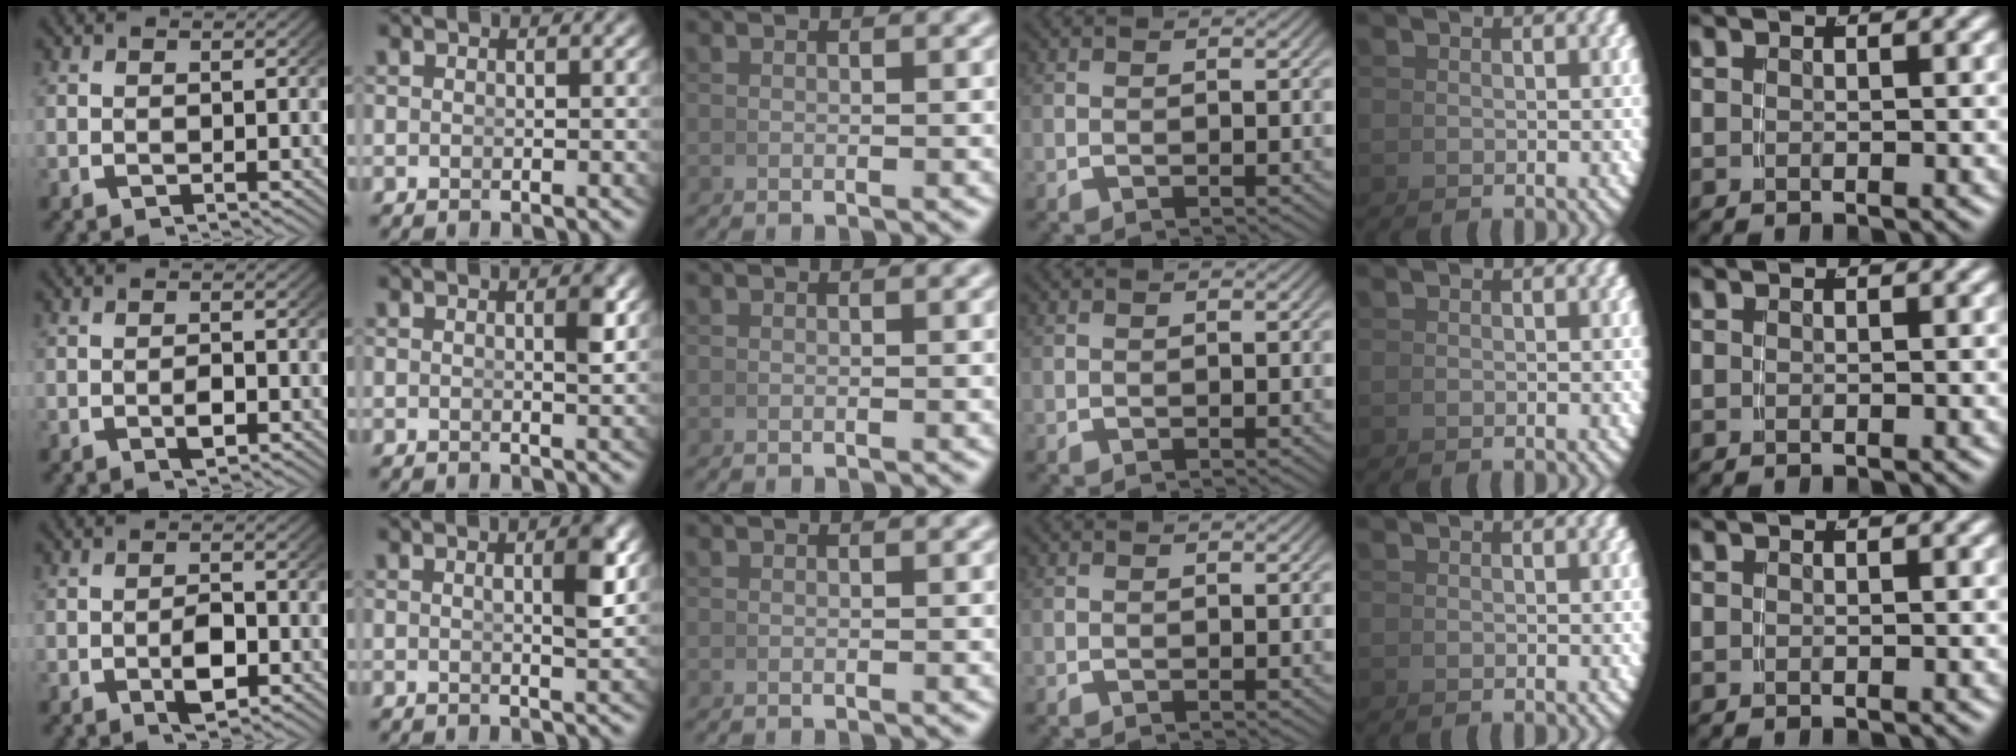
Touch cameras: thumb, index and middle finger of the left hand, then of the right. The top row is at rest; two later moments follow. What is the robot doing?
{"motion": "grasp_and_lifting", "object": "pen"}